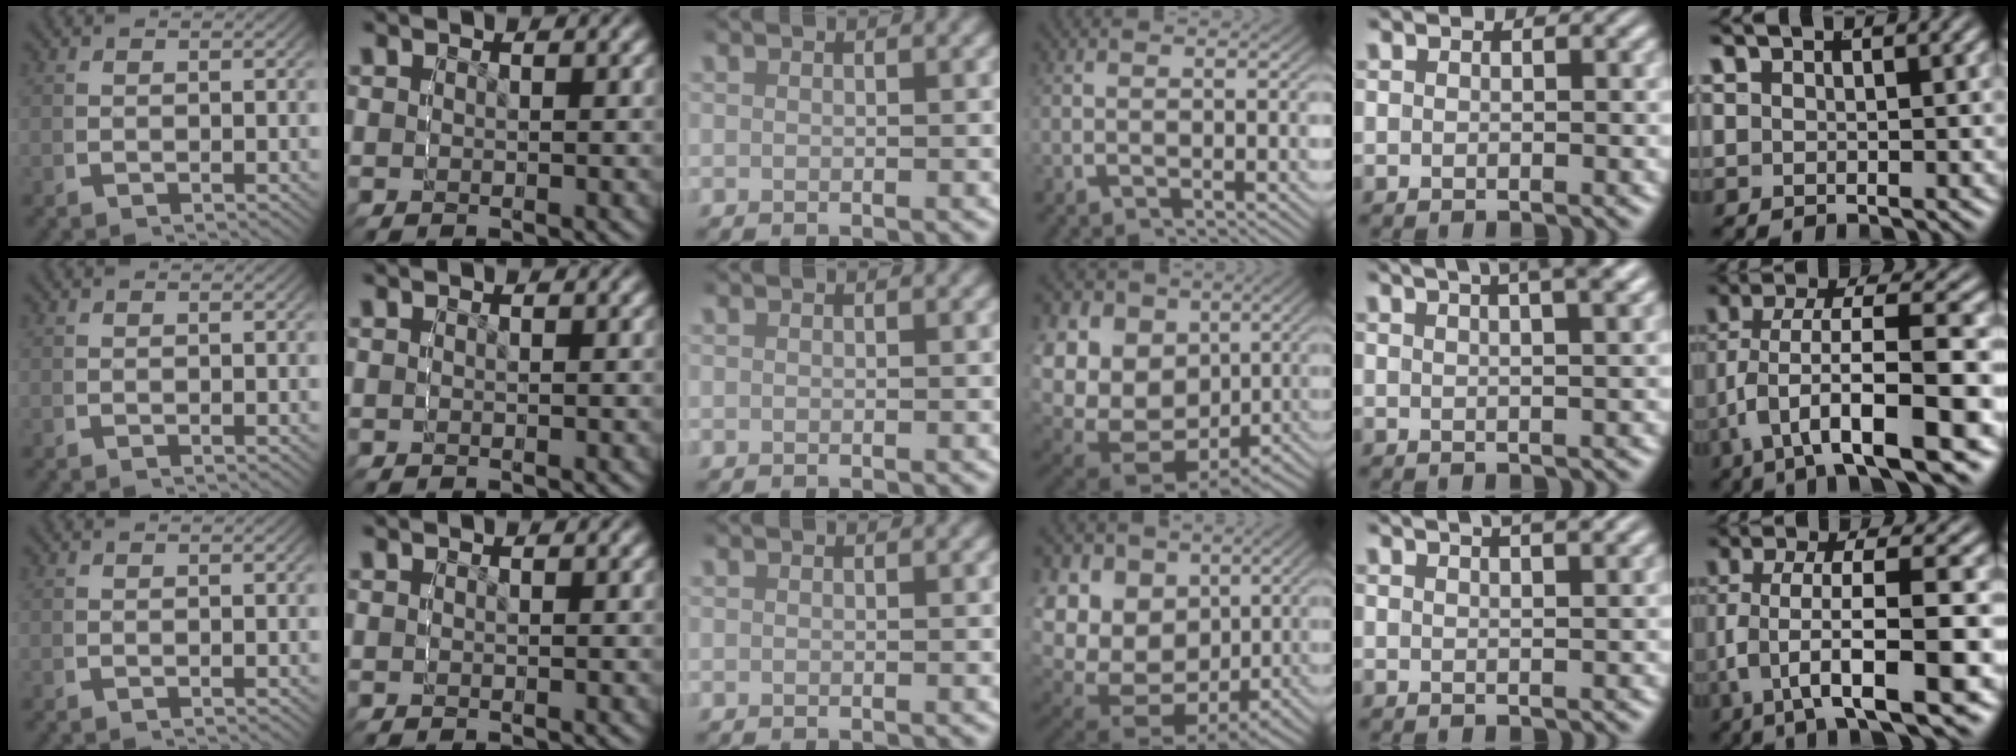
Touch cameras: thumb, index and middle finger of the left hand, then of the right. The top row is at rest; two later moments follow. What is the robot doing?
{"motion": "grasp_and_lifting", "object": "sponge"}